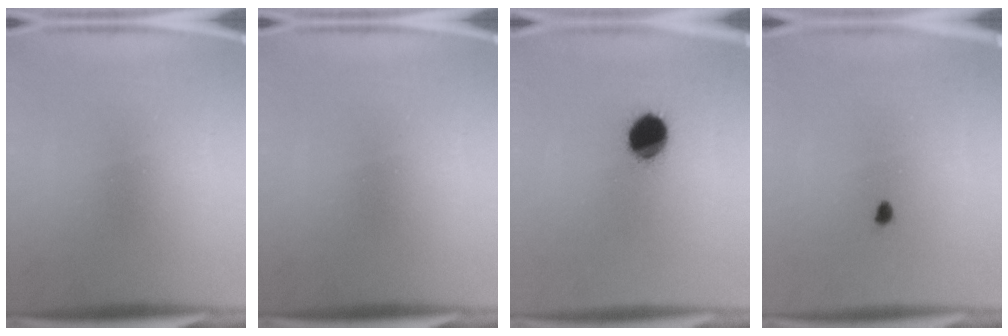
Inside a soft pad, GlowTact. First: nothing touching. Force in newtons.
{"total": 0.0}
{"total": 9.6}
{"total": 0.7}